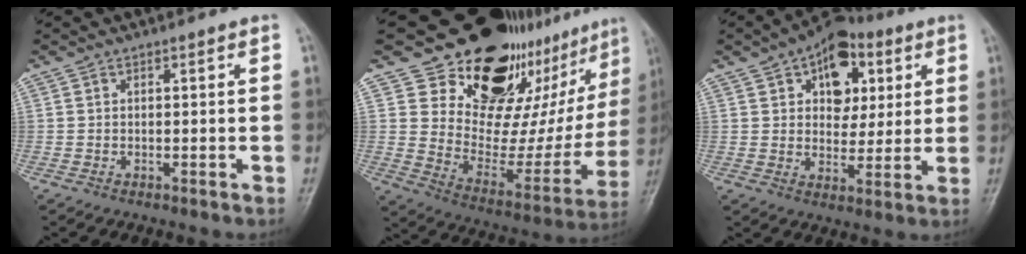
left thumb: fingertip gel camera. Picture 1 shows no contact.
{"total": 30.8, "force": [19.0, 15.8, 18.3], "torque": [-0.223, -0.089, 0.283]}
{"total": 13.1, "force": [5.1, 8.7, 8.4], "torque": [-0.073, -0.006, 0.075]}